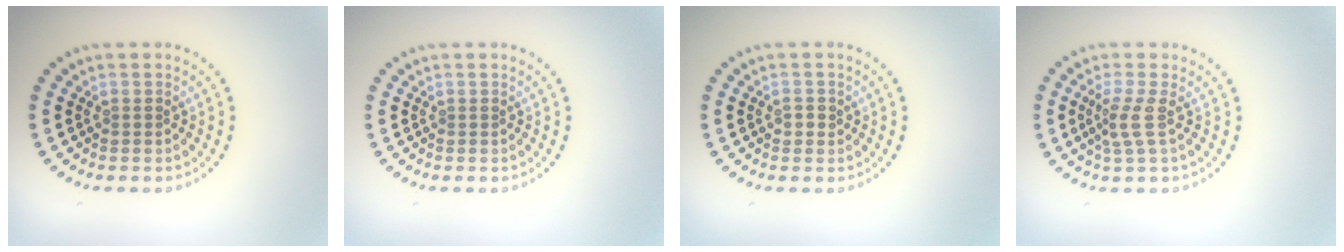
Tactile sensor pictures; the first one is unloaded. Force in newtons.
{"total": 0.0}
{"total": 0.9, "press": 0.9, "slide": 0.1}
{"total": 2.3, "press": 1.6, "slide": 1.6}